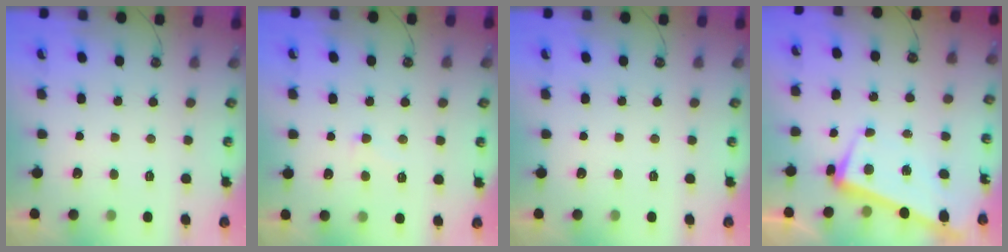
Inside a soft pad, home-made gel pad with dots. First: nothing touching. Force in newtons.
{"total": 4.3, "press": 4.2, "slide": 0.6}
{"total": 0.0}
{"total": 4.1, "press": 4.0, "slide": 1.2}